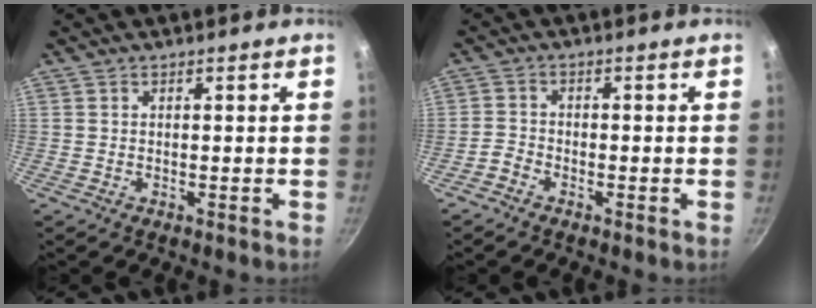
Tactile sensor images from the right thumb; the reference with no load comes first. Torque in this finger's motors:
{"motor_torque": [0.13, -0.61, -0.07, 0.44, 0.02]}